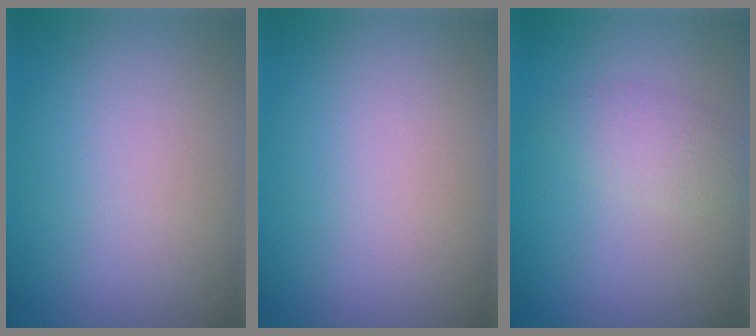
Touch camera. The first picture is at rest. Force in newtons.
{"total": 0.0}
{"total": 2.2, "press": 2.2, "slide": 0.0}